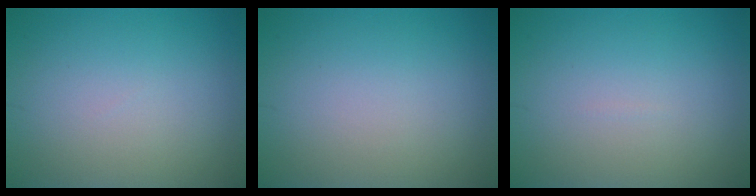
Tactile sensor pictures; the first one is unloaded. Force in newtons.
{"total": 0.0}
{"total": 0.0}